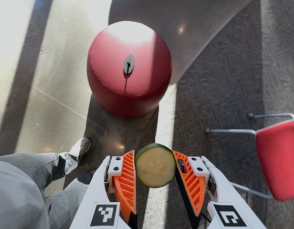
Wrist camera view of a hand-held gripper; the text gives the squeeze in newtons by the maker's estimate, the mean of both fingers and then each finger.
{"total": 9.0, "left": 8.8, "right": 9.2}